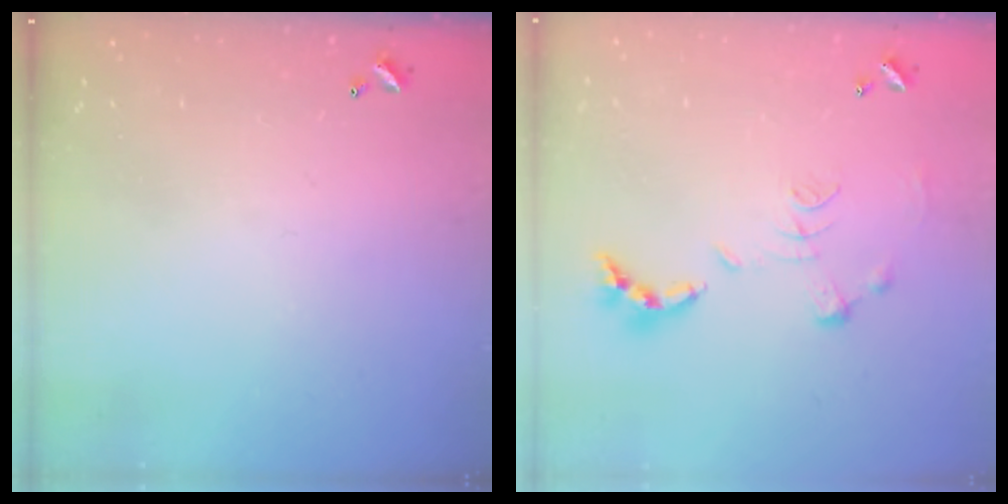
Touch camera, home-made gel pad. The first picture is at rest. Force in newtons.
{"total": 1.1, "press": 1.0, "slide": 0.4}